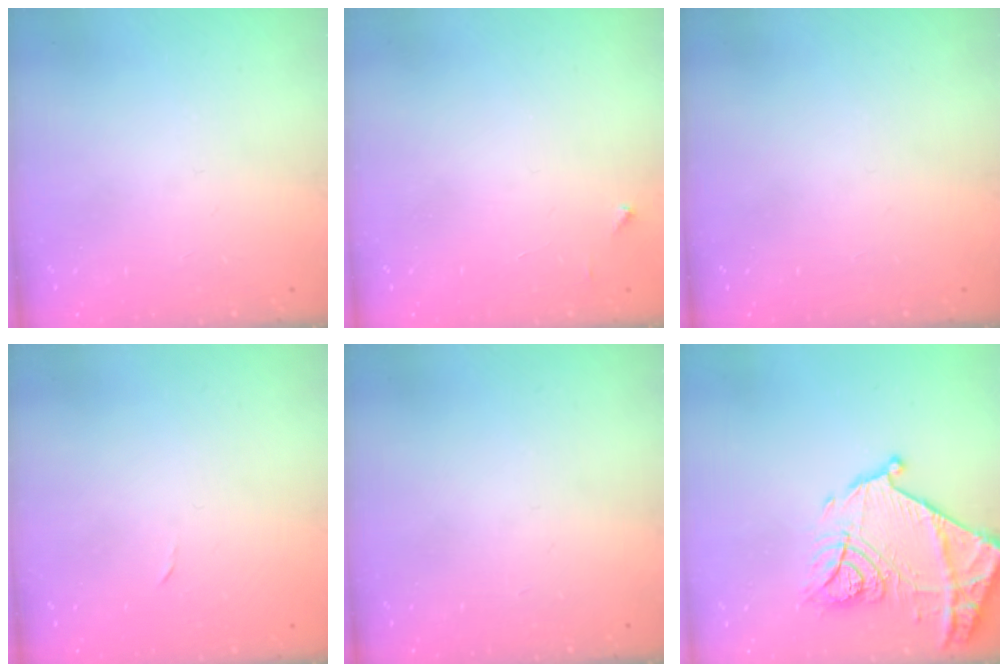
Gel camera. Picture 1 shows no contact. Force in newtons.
{"total": 2.0, "press": 2.0, "slide": 0.2}
{"total": 0.0}
{"total": 2.3, "press": 2.3, "slide": 0.4}
{"total": 0.0}
{"total": 18.1, "press": 18.0, "slide": 1.6}